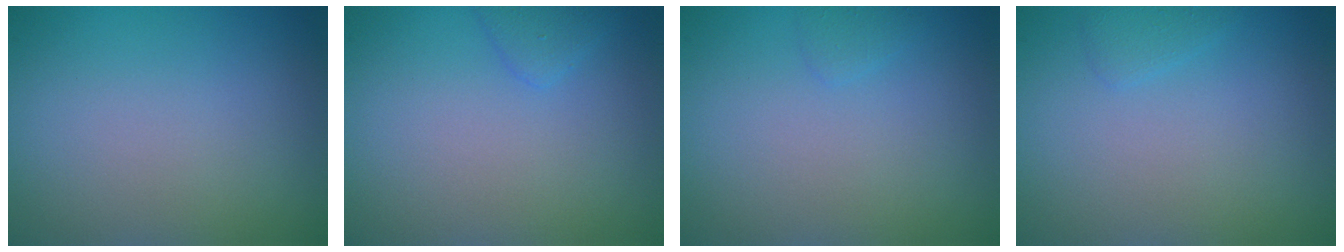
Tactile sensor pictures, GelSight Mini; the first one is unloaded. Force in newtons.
{"total": 1.4, "press": 1.4, "slide": 0.1}
{"total": 0.7, "press": 0.7, "slide": 0.0}
{"total": 0.9, "press": 0.9, "slide": 0.1}